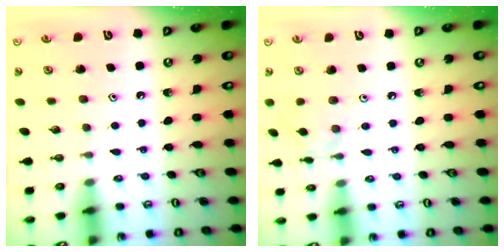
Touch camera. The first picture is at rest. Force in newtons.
{"total": 2.0, "press": 2.0, "slide": 0.2}